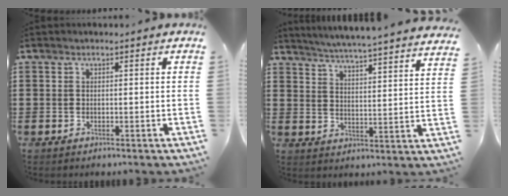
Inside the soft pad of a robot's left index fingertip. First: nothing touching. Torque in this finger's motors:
{"motor_torque": [2.14, 0.00, 0.30, 0.05]}